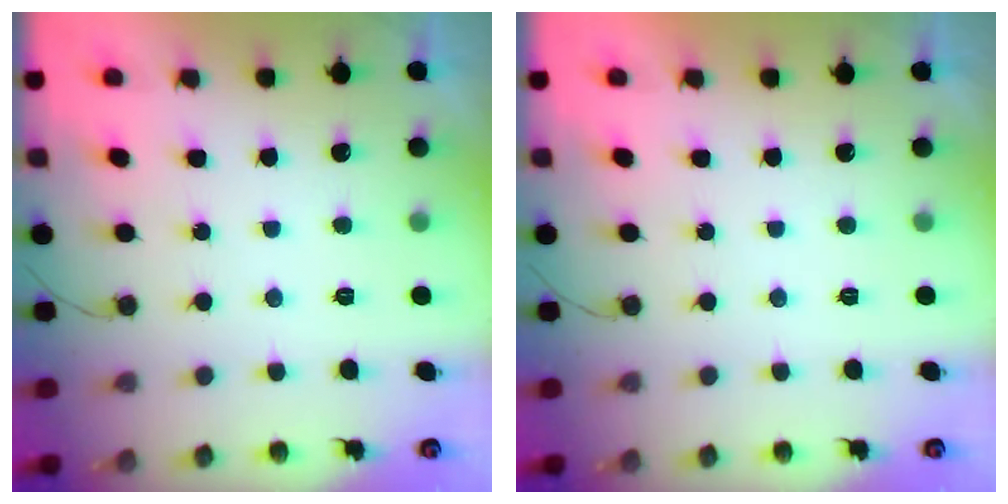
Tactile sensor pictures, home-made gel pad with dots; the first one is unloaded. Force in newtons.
{"total": 1.7, "press": 1.7, "slide": 0.1}